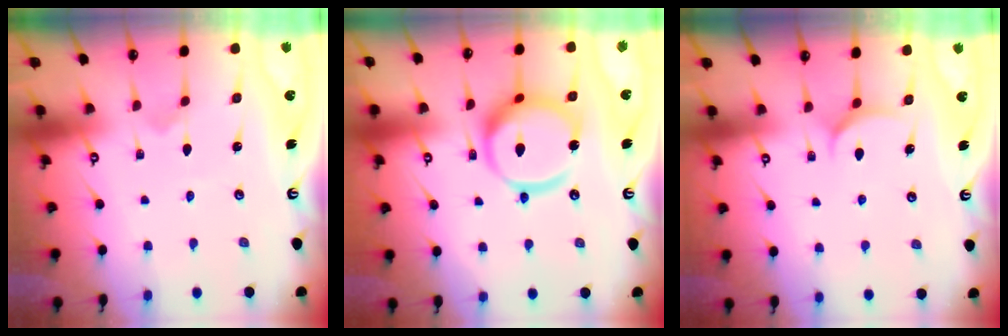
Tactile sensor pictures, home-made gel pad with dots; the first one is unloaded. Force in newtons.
{"total": 15.1, "press": 15.0, "slide": 1.7}
{"total": 6.8, "press": 6.7, "slide": 0.5}